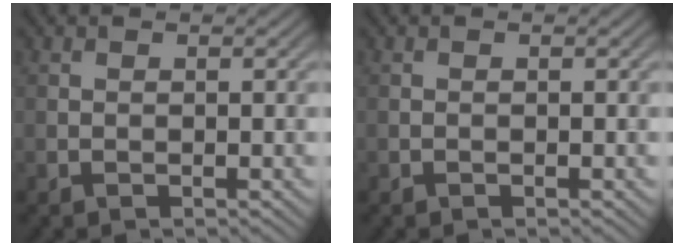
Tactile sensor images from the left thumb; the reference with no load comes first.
{"total": 0.0}